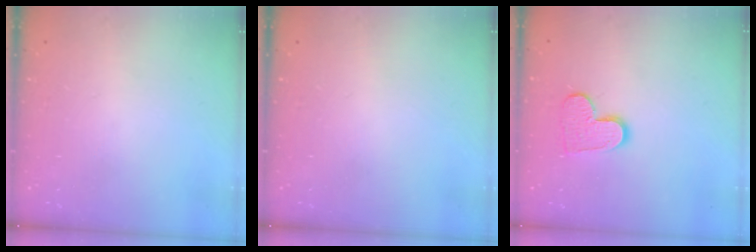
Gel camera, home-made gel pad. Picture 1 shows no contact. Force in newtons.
{"total": 0.0}
{"total": 9.4, "press": 9.4, "slide": 0.6}